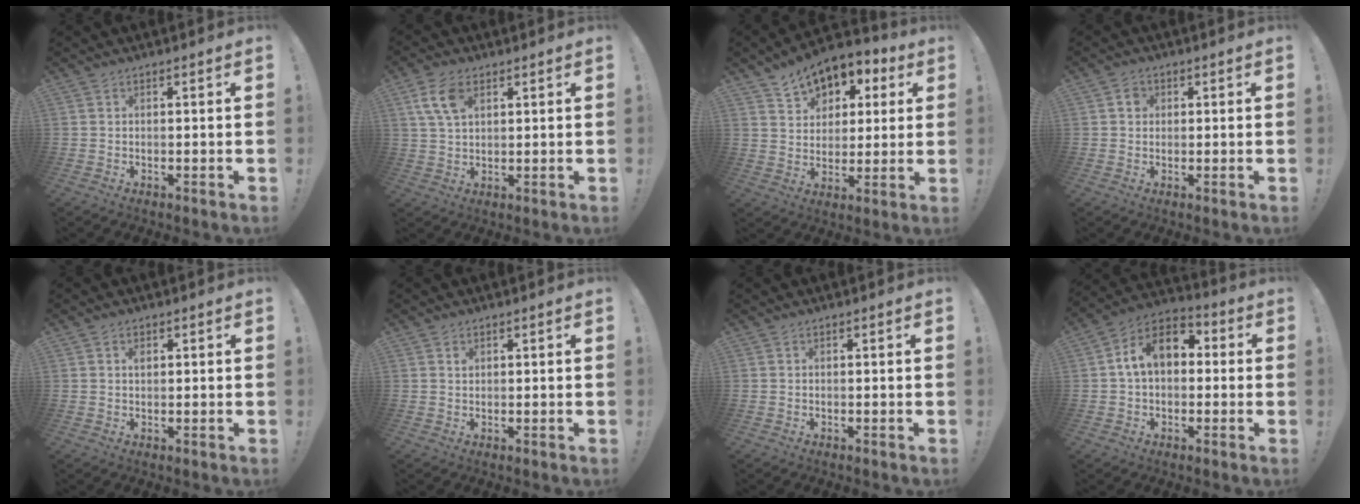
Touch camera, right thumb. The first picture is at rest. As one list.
[{"total": 8.2, "force": [3.5, 4.7, 5.7], "torque": [-0.107, -0.001, 0.068]}, {"total": 10.4, "force": [6.8, 6.7, 4.2], "torque": [-0.061, -0.049, 0.126]}, {"total": 2.6, "force": [0.5, 2.4, 1.0], "torque": [-0.007, 0.003, 0.007]}, {"total": 1.1, "force": [0.4, 0.8, 0.7], "torque": [0.001, -0.003, 0.005]}, {"total": 0.7, "force": [0.5, 0.6, 0.2], "torque": [0.002, -0.002, 0.008]}, {"total": 0.0}, {"total": 11.9, "force": [2.4, 7.7, 8.7], "torque": [-0.143, 0.019, 0.049]}]